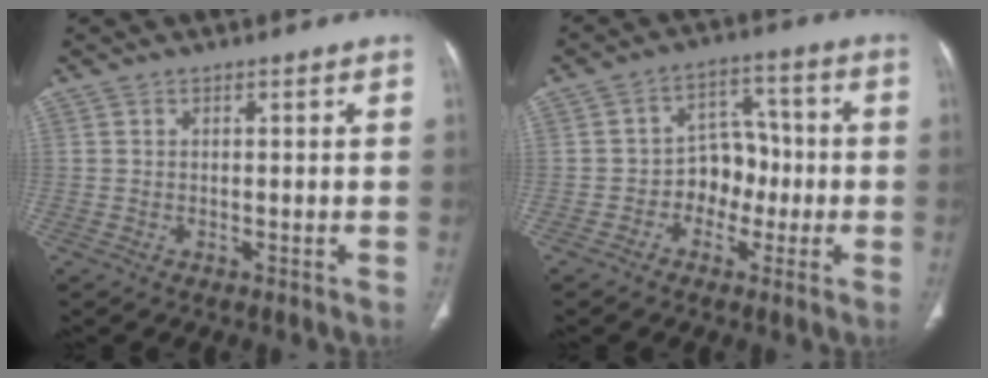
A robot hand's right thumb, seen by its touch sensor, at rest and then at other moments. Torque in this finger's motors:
{"motor_torque": [0.79, 0.97, 0.54, -0.33, -0.01]}